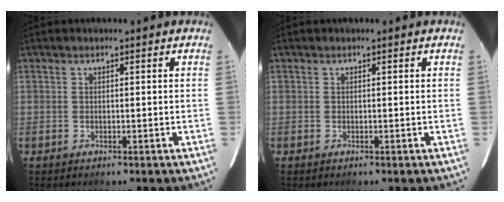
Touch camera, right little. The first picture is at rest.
{"total": 0.0}